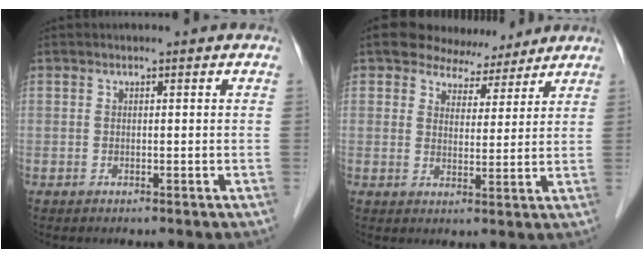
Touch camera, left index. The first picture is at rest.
{"total": 6.4, "force": [5.4, 3.4, 0.7], "torque": [-0.006, 0.006, 0.079]}